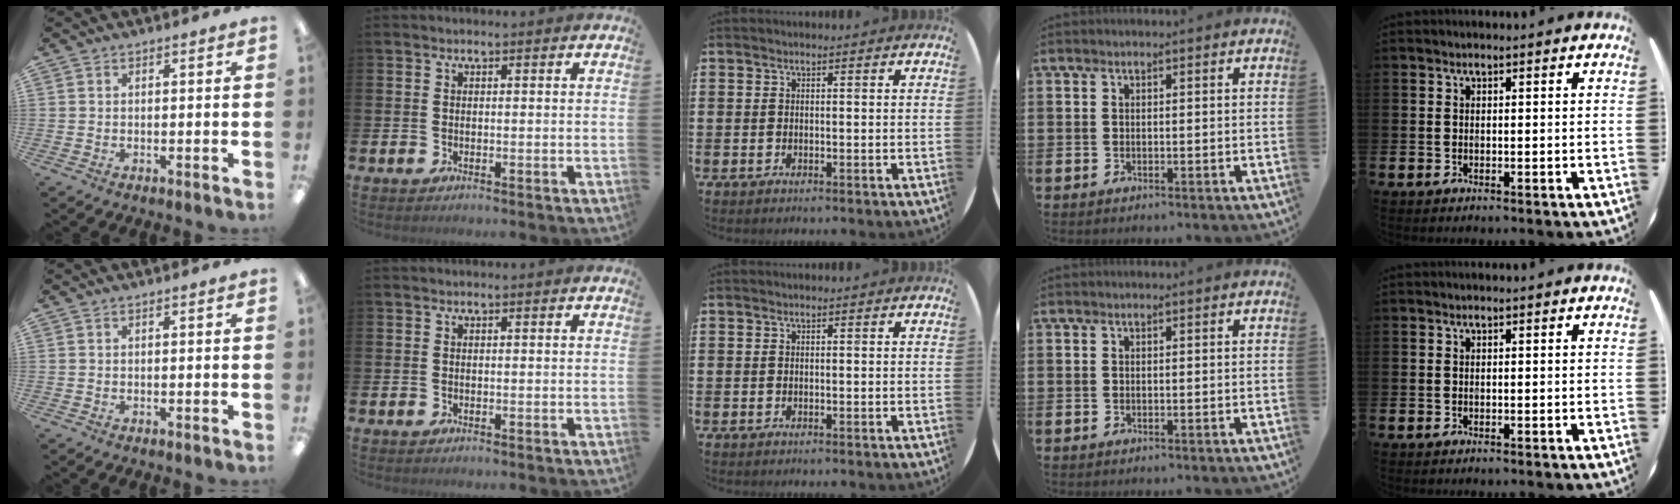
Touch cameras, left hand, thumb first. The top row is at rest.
{}